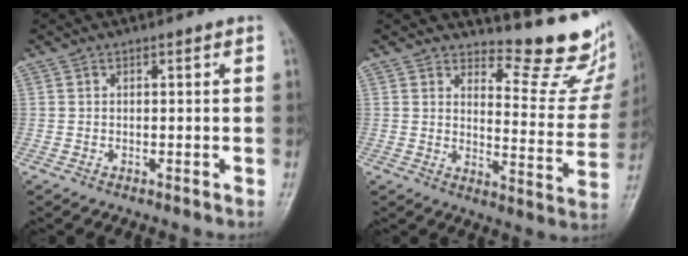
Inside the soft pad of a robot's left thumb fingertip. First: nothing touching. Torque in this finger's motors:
{"motor_torque": [0.24, -0.02, -0.23, -0.51, 0.04]}